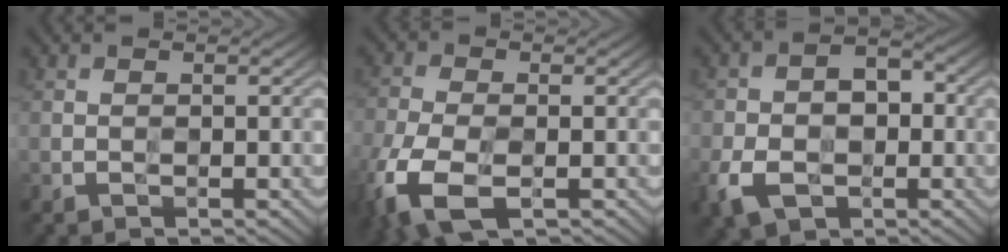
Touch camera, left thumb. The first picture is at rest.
{"total": 9.1, "force": [-4.5, 4.4, 6.6], "torque": [-0.166, -0.022, -0.095]}
{"total": 8.4, "force": [-2.7, 5.9, 5.4], "torque": [-0.110, -0.014, -0.053]}